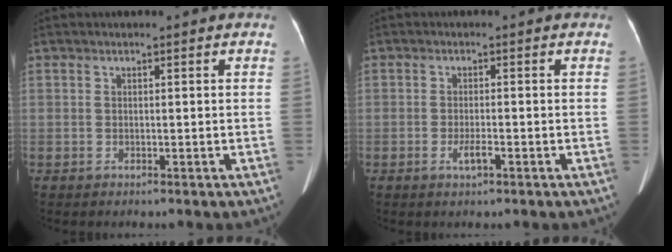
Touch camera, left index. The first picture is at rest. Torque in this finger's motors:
{"motor_torque": [0.40, 0.34, 0.19, 0.06]}